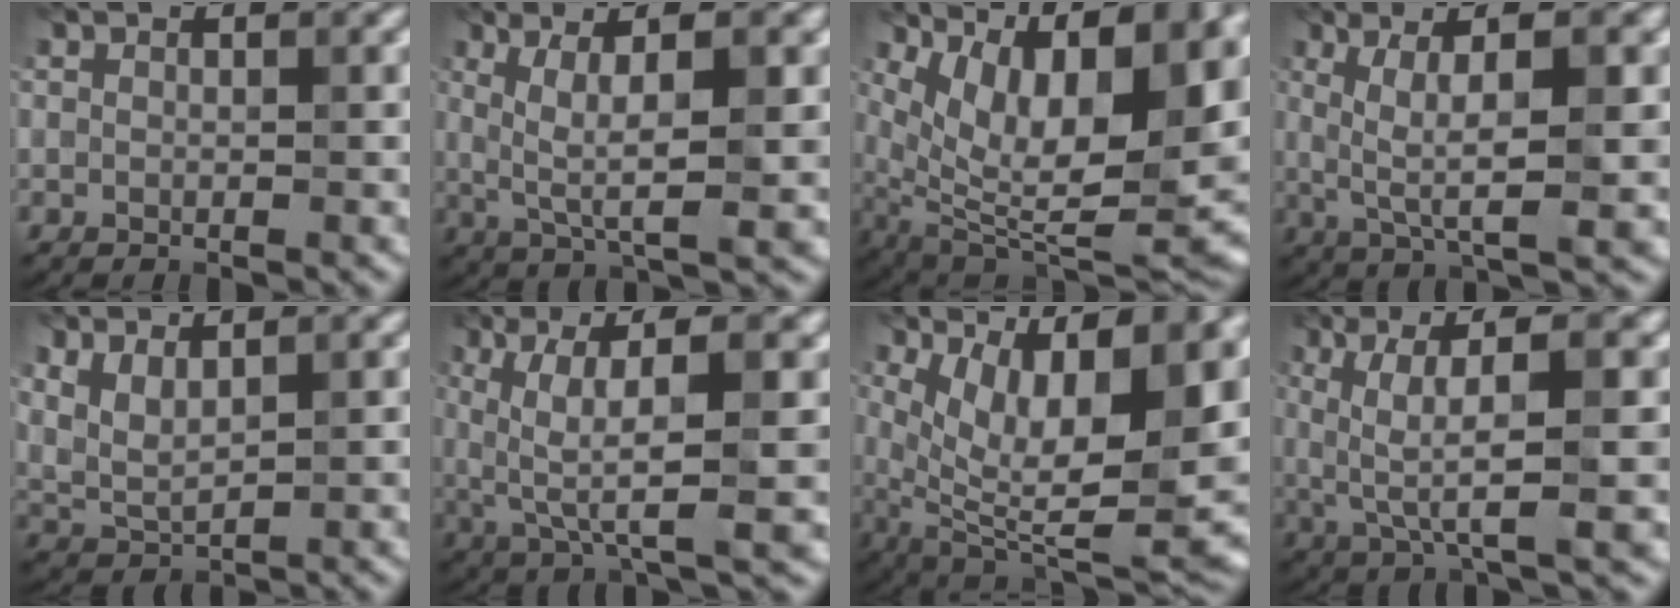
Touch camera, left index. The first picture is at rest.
{"total": 6.1, "force": [0.8, 1.3, 5.9], "torque": [-0.107, -0.001, 0.020]}
{"total": 15.0, "force": [5.1, 6.0, 12.8], "torque": [-0.194, 0.016, 0.102]}
{"total": 6.7, "force": [0.8, 1.5, 6.5], "torque": [-0.114, 0.001, 0.017]}
{"total": 2.5, "force": [1.4, 0.8, 1.9], "torque": [-0.058, -0.006, 0.036]}
{"total": 8.8, "force": [1.6, 2.4, 8.3], "torque": [-0.158, 0.001, 0.034]}
{"total": 13.7, "force": [3.1, 5.0, 12.3], "torque": [-0.191, -0.015, 0.072]}
{"total": 7.8, "force": [1.3, 2.0, 7.5], "torque": [-0.141, 0.003, 0.028]}